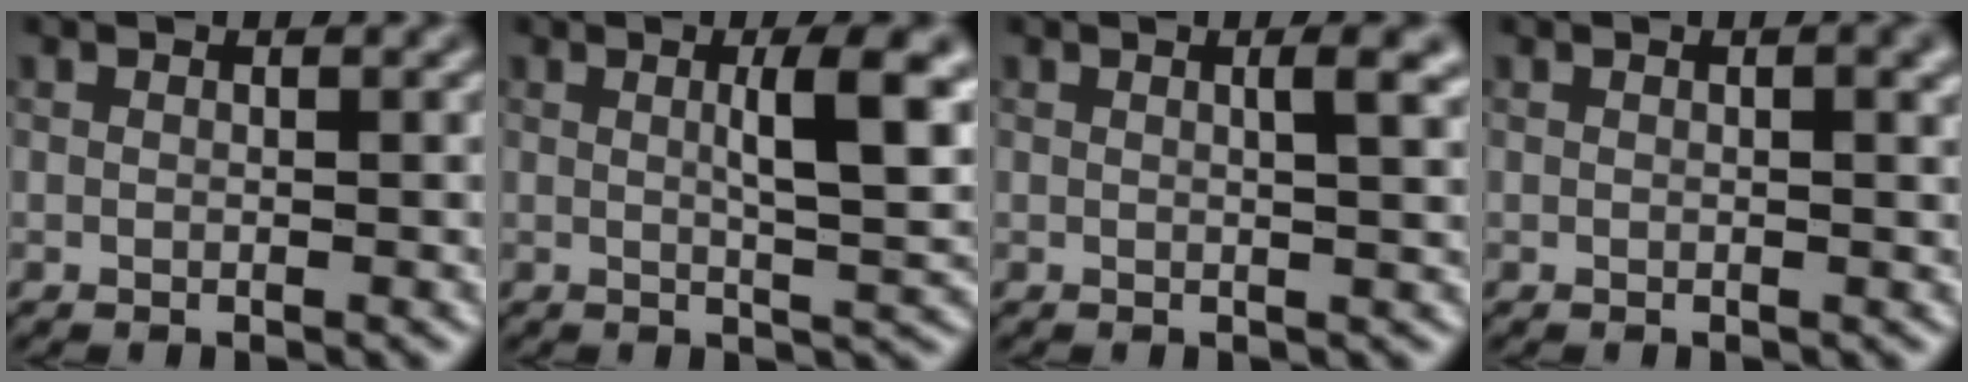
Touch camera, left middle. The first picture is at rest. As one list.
[{"total": 6.0, "force": [1.3, 1.3, 5.7], "torque": [-0.076, 0.003, 0.020]}, {"total": 3.2, "force": [1.0, 1.0, 2.9], "torque": [-0.025, 0.008, 0.006]}, {"total": 1.8, "force": [0.5, 0.5, 1.7], "torque": [-0.019, 0.003, 0.006]}]